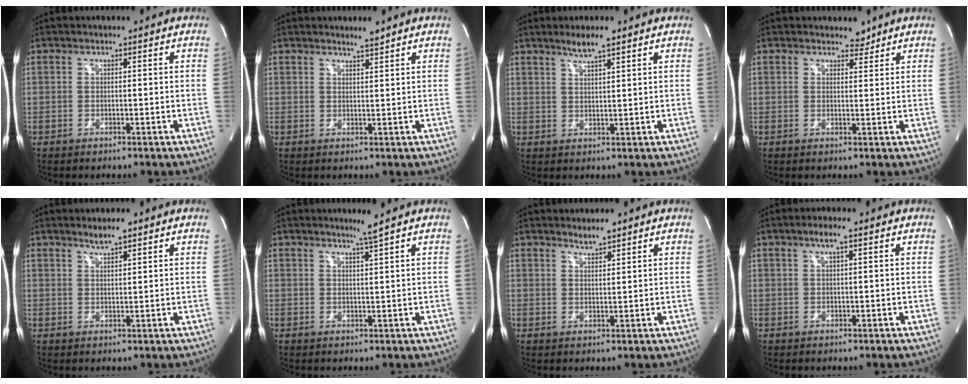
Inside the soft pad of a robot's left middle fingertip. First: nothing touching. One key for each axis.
{"total": 1.7, "fx": 1.6, "fy": -0.2, "fz": 0.6, "tx": -0.015, "ty": -0.002, "tz": 0.030}
{"total": 3.7, "fx": 2.8, "fy": 0.1, "fz": 2.4, "tx": -0.051, "ty": 0.000, "tz": 0.052}
{"total": 1.9, "fx": 1.6, "fy": 0.9, "fz": 0.3, "tx": -0.003, "ty": -0.001, "tz": 0.021}
{"total": 2.6, "fx": 2.2, "fy": 0.2, "fz": 1.5, "tx": -0.032, "ty": 0.000, "tz": 0.040}
{"total": 2.2, "fx": 1.7, "fy": -1.0, "fz": 1.0, "tx": -0.026, "ty": -0.011, "tz": 0.034}
{"total": 2.4, "fx": 2.1, "fy": 0.3, "fz": 1.0, "tx": -0.023, "ty": -0.001, "tz": 0.039}
{"total": 2.3, "fx": 1.3, "fy": 0.1, "fz": 1.9, "tx": -0.042, "ty": 0.005, "tz": 0.022}